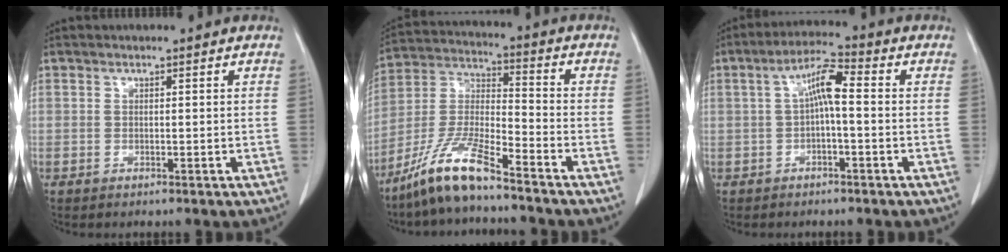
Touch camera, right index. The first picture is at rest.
{"total": 11.2, "force": [-8.5, 0.9, 7.2], "torque": [-0.157, -0.012, -0.170]}
{"total": 5.9, "force": [0.2, 1.1, 5.8], "torque": [-0.109, 0.023, 0.002]}